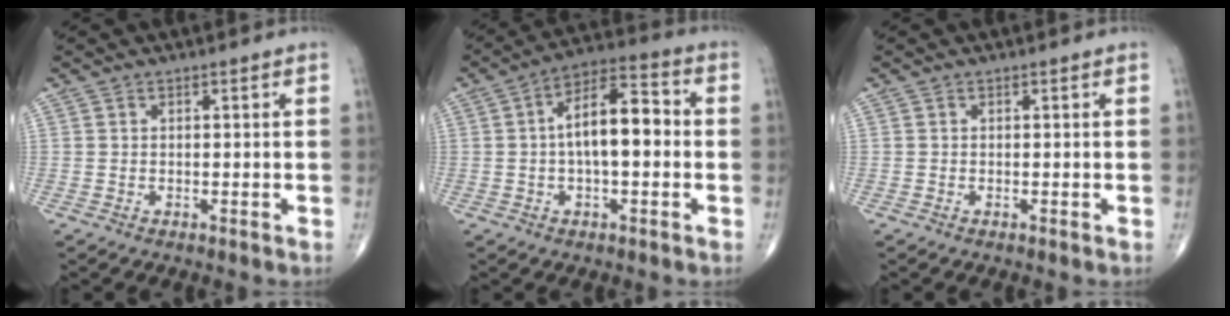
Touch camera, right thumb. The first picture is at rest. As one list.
[{"total": 12.0, "force": [0.2, 5.4, 10.7], "torque": [-0.170, 0.035, -0.009]}, {"total": 0.0}]